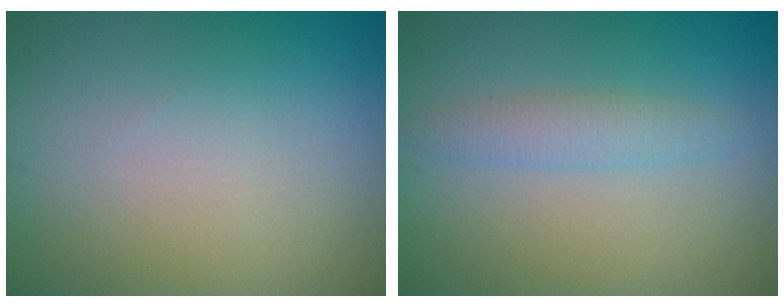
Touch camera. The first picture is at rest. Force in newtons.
{"total": 1.9, "press": 1.9, "slide": 0.0}